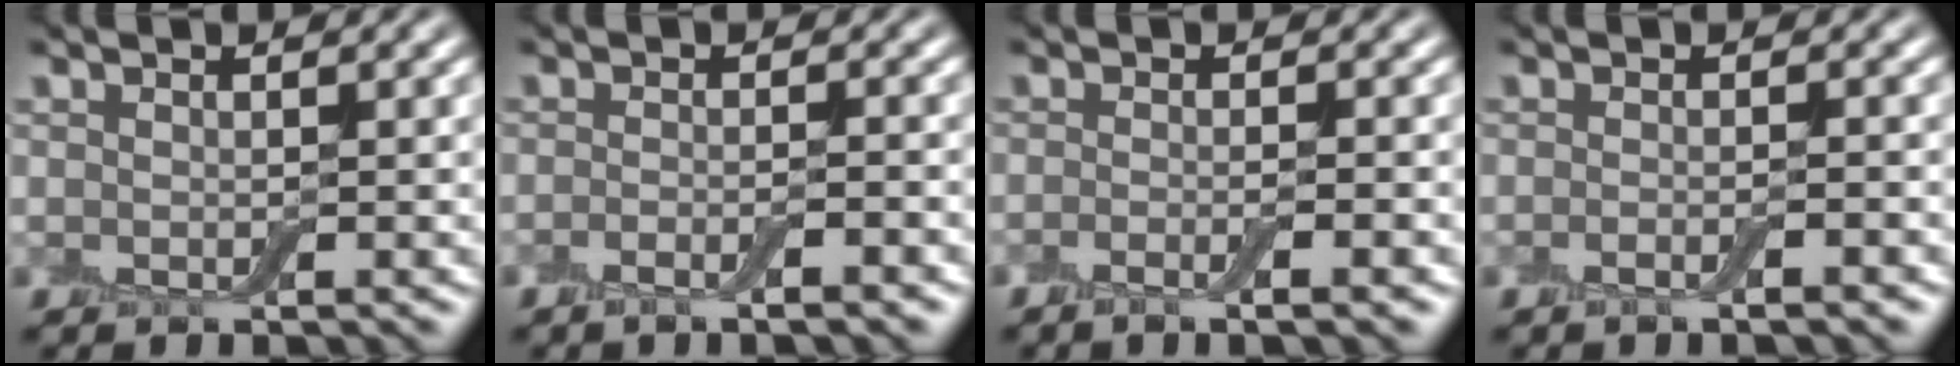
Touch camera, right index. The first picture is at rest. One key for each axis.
{"total": 2.2, "fx": -1.3, "fy": 0.4, "fz": 1.8, "tx": -0.027, "ty": 0.001, "tz": -0.026}
{"total": 2.6, "fx": -1.3, "fy": 0.6, "fz": 2.2, "tx": -0.025, "ty": 0.000, "tz": -0.025}
{"total": 1.6, "fx": -0.8, "fy": 0.4, "fz": 1.3, "tx": -0.016, "ty": -0.002, "tz": -0.018}